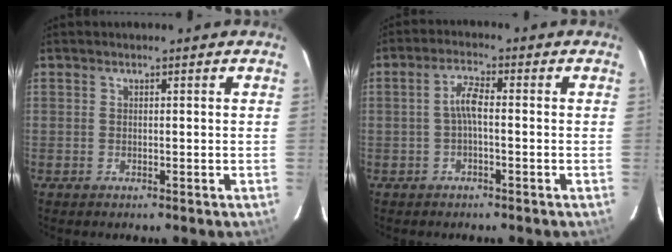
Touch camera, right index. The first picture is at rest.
{"total": 3.2, "force": [-0.7, 0.7, 3.1], "torque": [-0.064, 0.010, -0.015]}